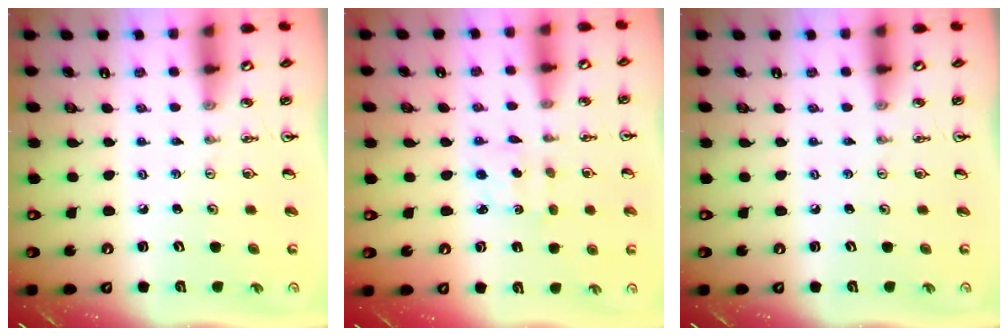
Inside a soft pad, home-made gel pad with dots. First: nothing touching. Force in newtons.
{"total": 1.8, "press": 1.7, "slide": 0.5}
{"total": 0.0}